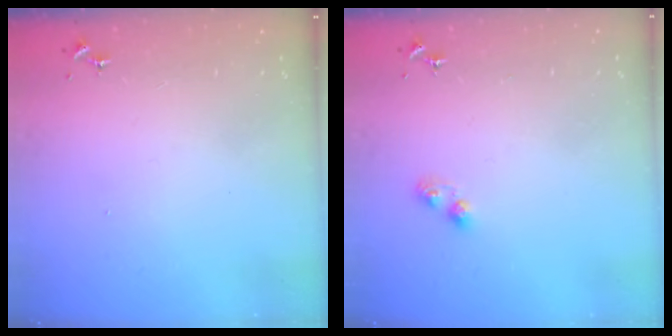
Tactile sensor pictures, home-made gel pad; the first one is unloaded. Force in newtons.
{"total": 3.3, "press": 3.3, "slide": 0.5}